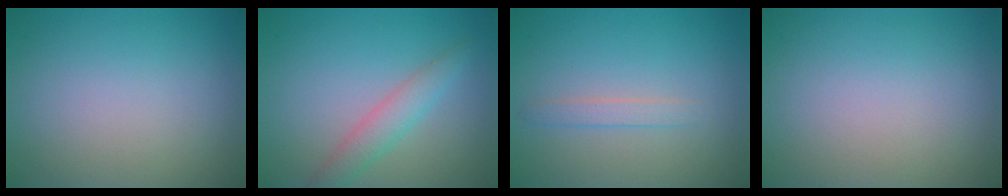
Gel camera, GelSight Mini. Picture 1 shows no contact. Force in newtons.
{"total": 2.7, "press": 2.7, "slide": 0.1}
{"total": 1.2, "press": 1.2, "slide": 0.1}
{"total": 0.0}